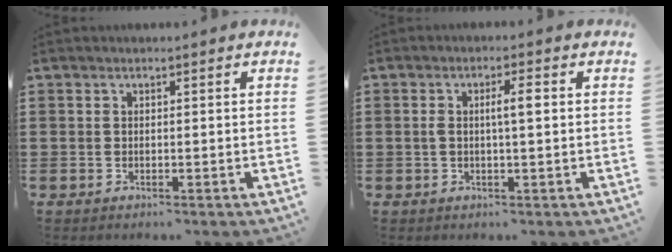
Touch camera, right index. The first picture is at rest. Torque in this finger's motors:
{"motor_torque": [0.18, -0.12, 0.21, 0.04]}